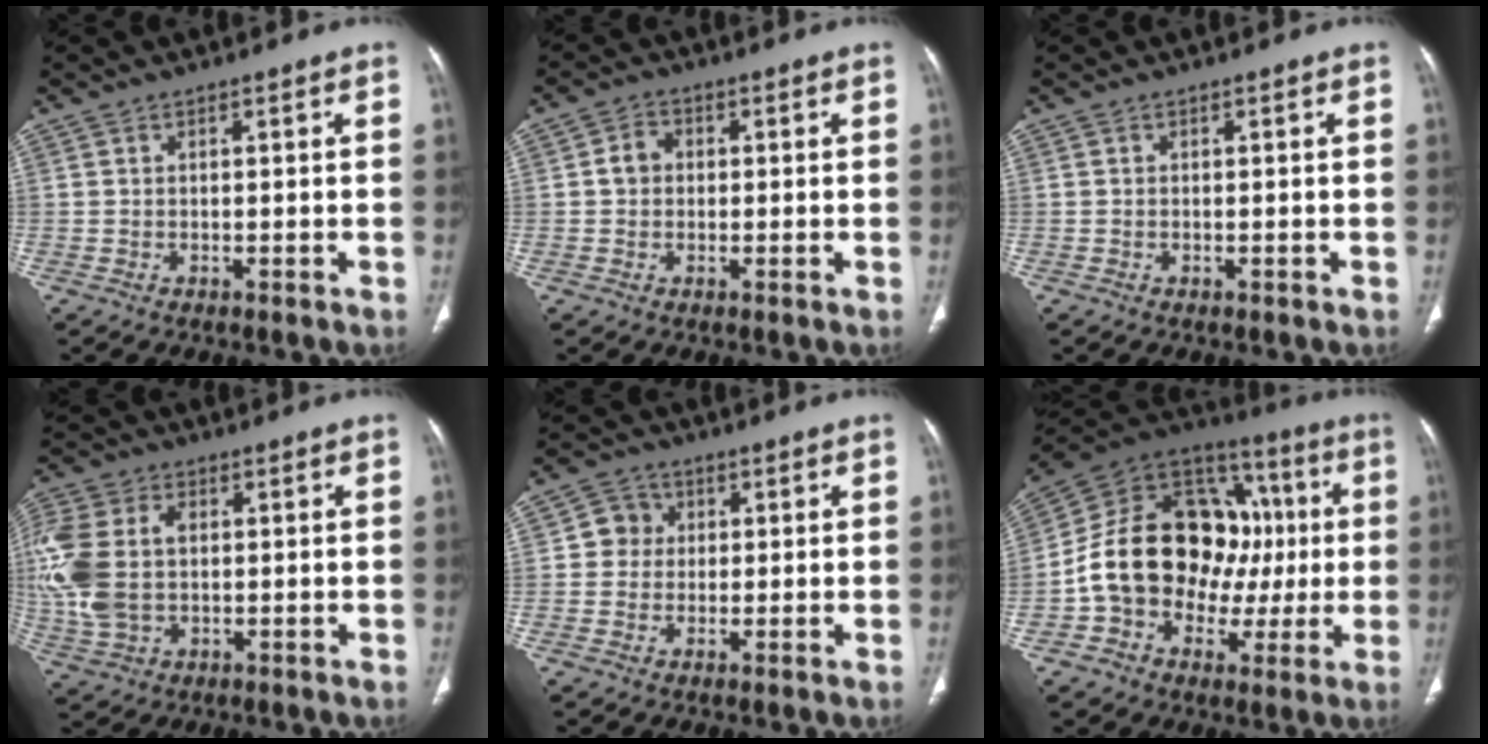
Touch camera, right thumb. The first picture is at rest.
{"total": 3.3, "force": [0.1, 2.9, 1.7], "torque": [-0.019, 0.012, -0.004]}
{"total": 0.0}
{"total": 15.2, "force": [0.9, 10.4, 11.1], "torque": [-0.273, 0.012, 0.023]}
{"total": 4.5, "force": [0.6, 4.3, 1.2], "torque": [0.006, 0.007, 0.004]}
{"total": 24.4, "force": [-0.4, 18.3, 16.2], "torque": [-0.223, 0.052, -0.003]}